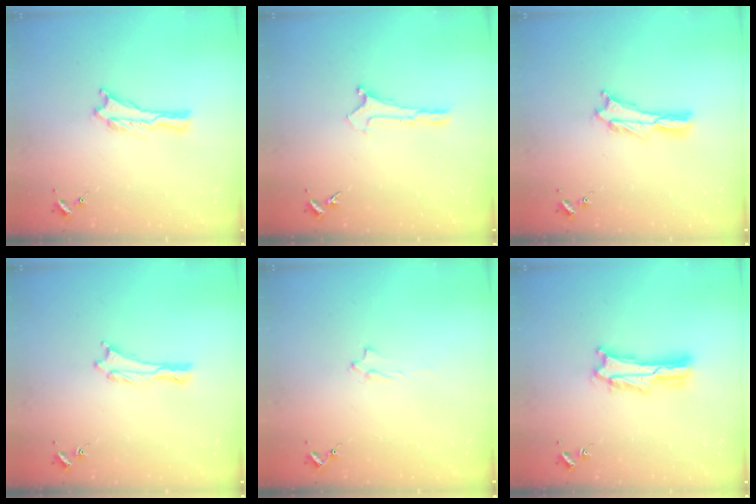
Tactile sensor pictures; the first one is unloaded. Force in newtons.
{"total": 0.0}
{"total": 1.1, "press": 1.1, "slide": 0.2}
{"total": 0.0}
{"total": 2.0, "press": 2.0, "slide": 0.4}
{"total": 2.7, "press": 2.7, "slide": 0.4}